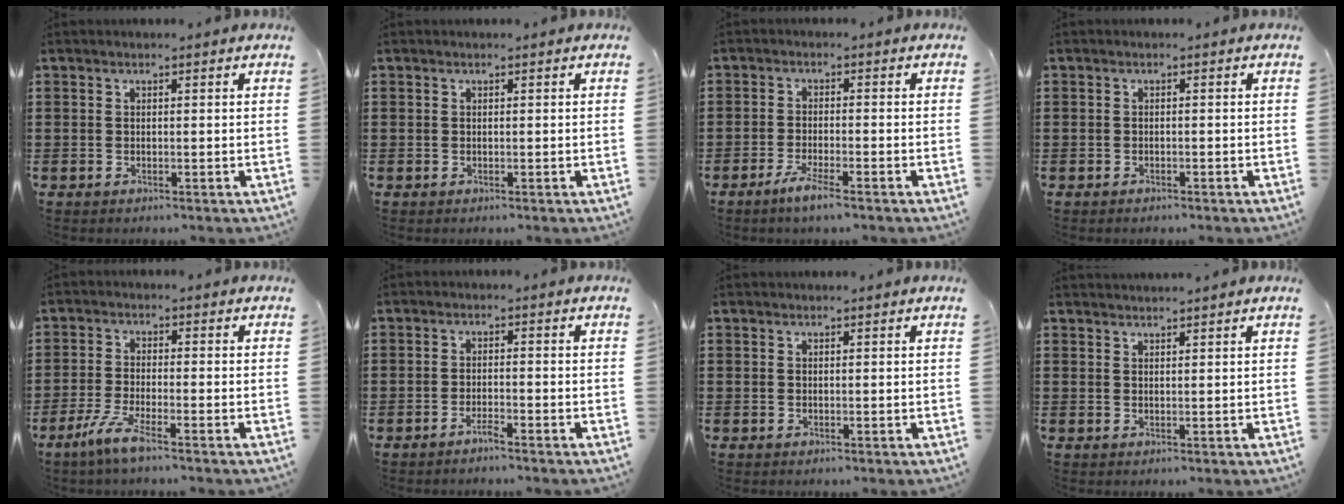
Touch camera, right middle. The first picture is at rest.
{"total": 0.0}
{"total": 3.4, "force": [-2.4, 0.1, 2.3], "torque": [-0.051, -0.004, -0.047]}
{"total": 0.8, "force": [-0.7, 0.3, 0.0], "torque": [-0.001, 0.002, -0.016]}
{"total": 4.8, "force": [-3.0, 0.3, 3.8], "torque": [-0.088, -0.013, -0.058]}
{"total": 1.9, "force": [-1.6, 0.0, 1.1], "torque": [-0.020, 0.000, -0.029]}
{"total": 0.0}
{"total": 1.3, "force": [1.3, 0.0, 0.1], "torque": [-0.005, 0.000, 0.025]}